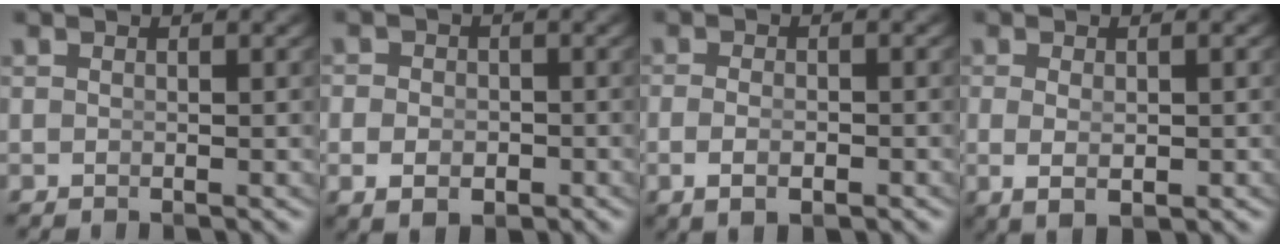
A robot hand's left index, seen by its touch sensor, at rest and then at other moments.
{"total": 2.9, "force": [-1.3, 2.1, 1.4], "torque": [-0.024, -0.020, -0.013]}
{"total": 2.4, "force": [-1.5, 0.7, 1.8], "torque": [-0.040, -0.012, -0.014]}
{"total": 2.6, "force": [-0.5, 0.8, 2.4], "torque": [-0.053, -0.019, 0.009]}